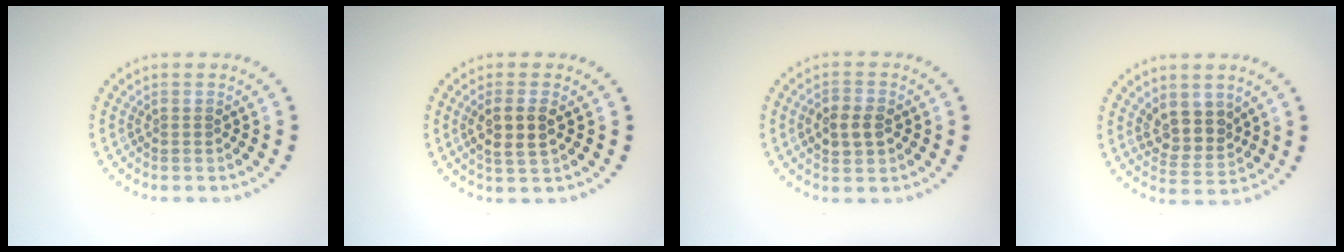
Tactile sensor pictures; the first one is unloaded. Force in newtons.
{"total": 2.7, "press": 2.5, "slide": 1.1}
{"total": 2.7, "press": 2.7, "slide": 0.0}
{"total": 3.3, "press": 2.9, "slide": 1.6}